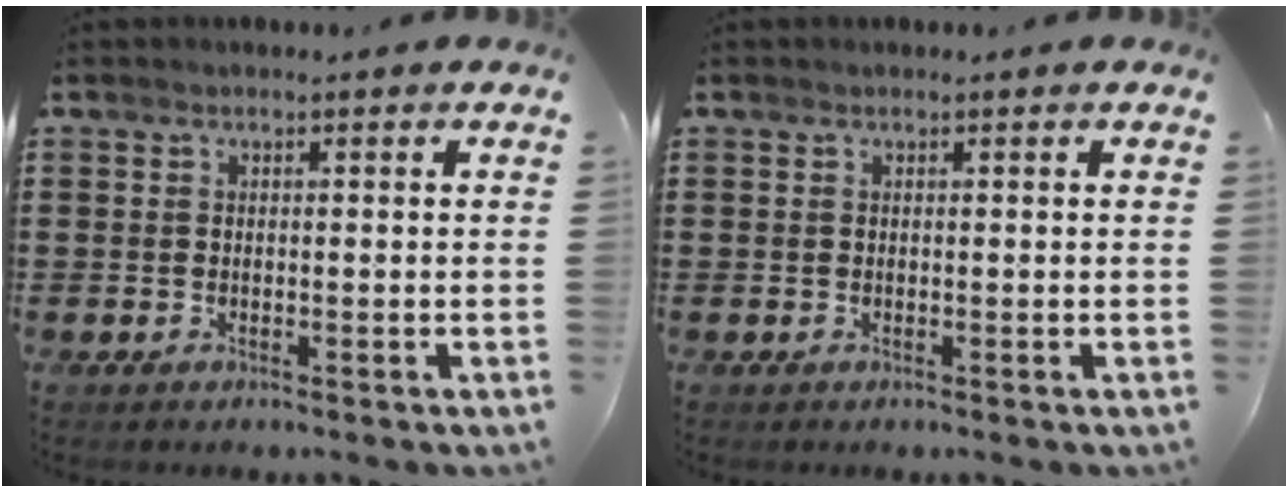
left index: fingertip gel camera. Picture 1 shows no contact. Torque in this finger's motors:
{"motor_torque": [-0.02, 0.00, 0.00, 0.00]}